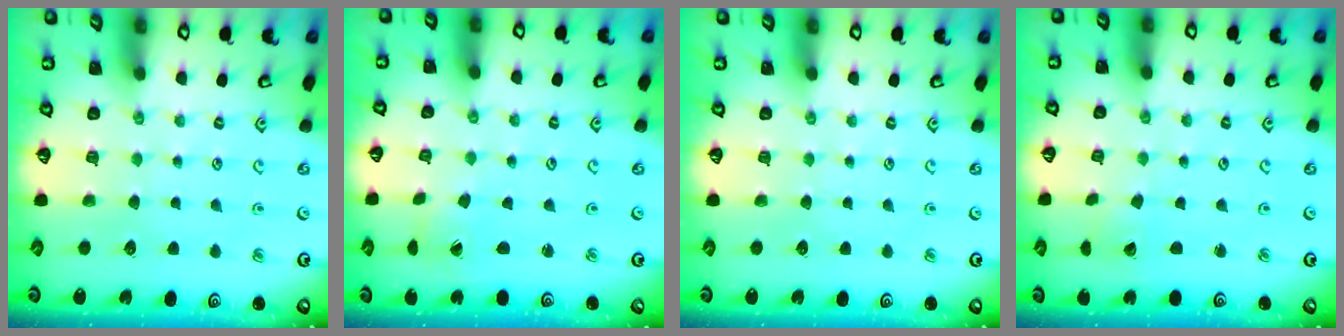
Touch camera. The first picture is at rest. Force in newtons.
{"total": 0.8, "press": 0.8, "slide": 0.0}
{"total": 0.0}
{"total": 1.5, "press": 1.5, "slide": 0.2}